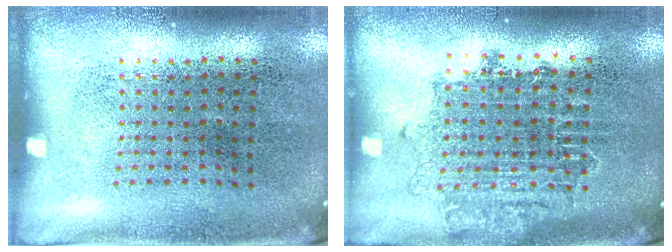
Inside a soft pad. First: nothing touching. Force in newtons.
{"total": 1.5, "press": 1.2, "slide": 0.8}